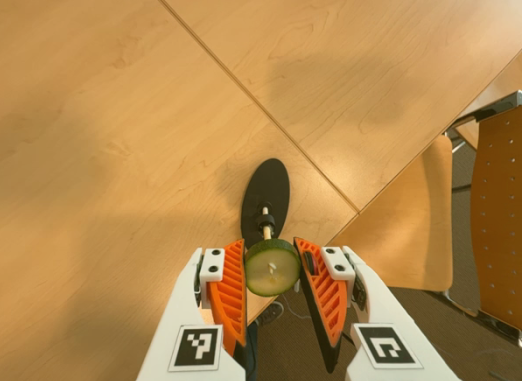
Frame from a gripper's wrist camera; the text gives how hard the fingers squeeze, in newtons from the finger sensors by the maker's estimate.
{"total": 8.4, "left": 8.5, "right": 8.3}